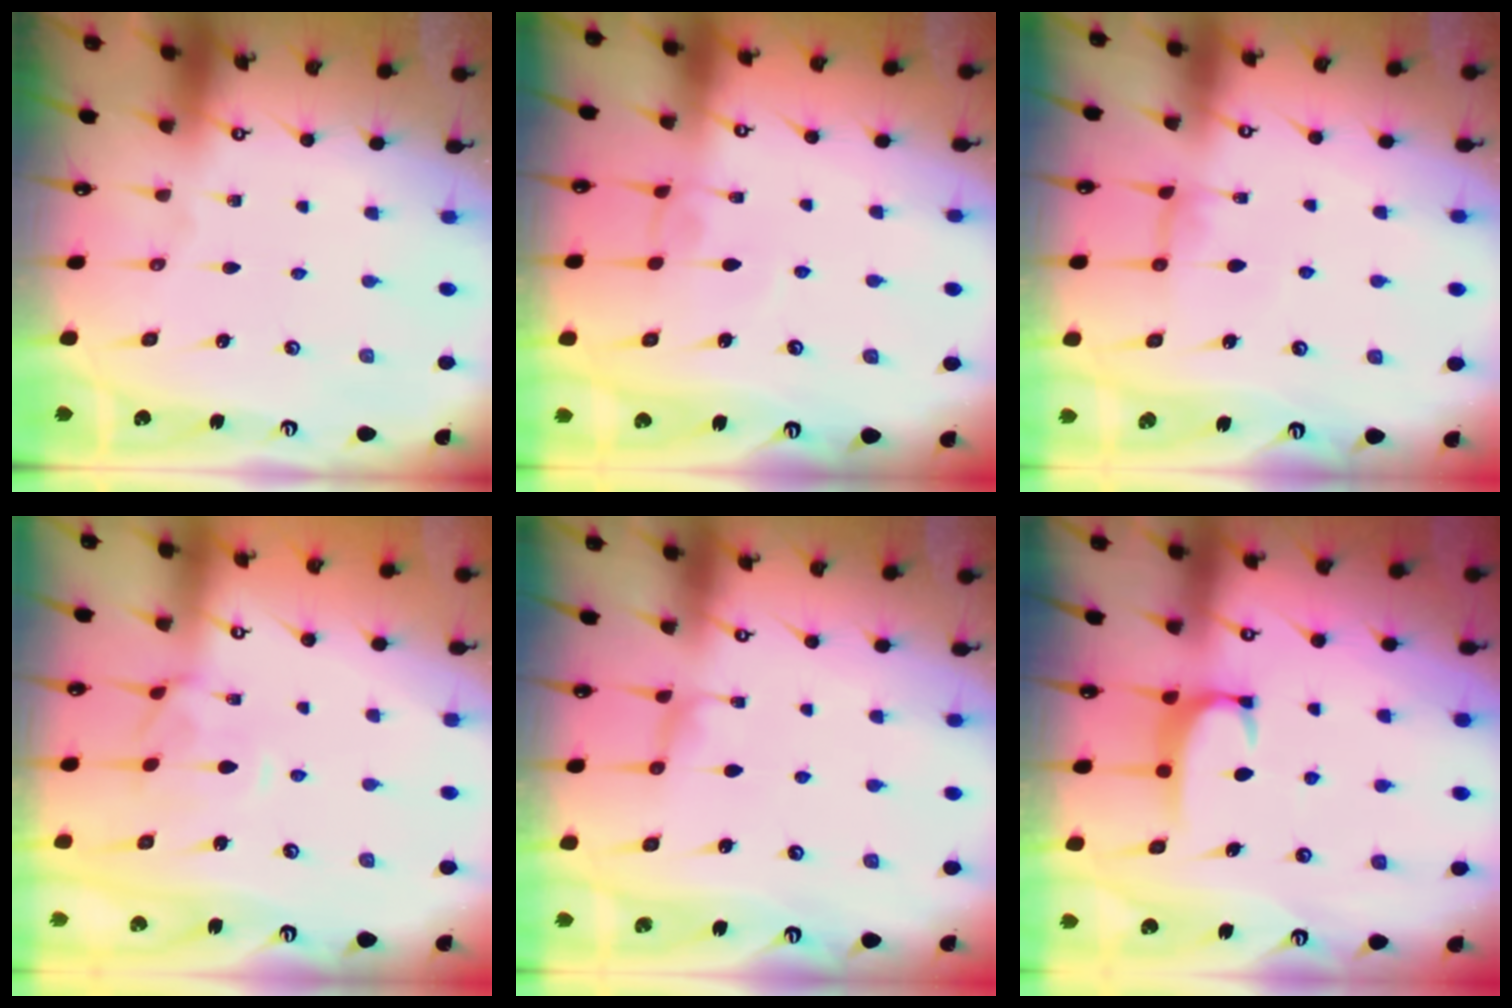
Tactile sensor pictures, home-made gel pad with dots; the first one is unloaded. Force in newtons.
{"total": 2.4, "press": 2.4, "slide": 0.2}
{"total": 3.4, "press": 3.3, "slide": 0.6}
{"total": 0.9, "press": 0.5, "slide": 0.7}
{"total": 0.8, "press": 0.3, "slide": 0.7}
{"total": 1.7, "press": 1.6, "slide": 0.5}